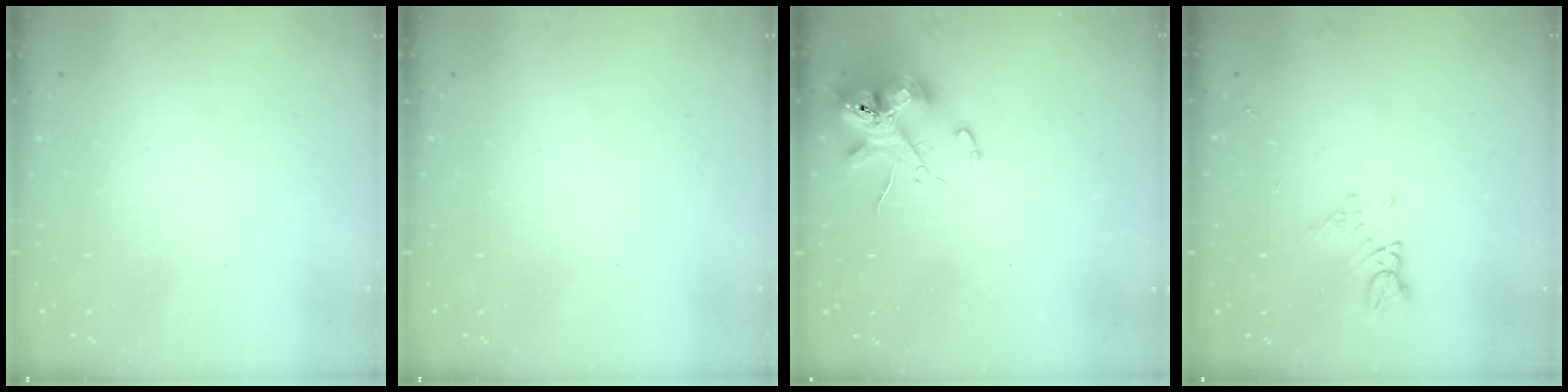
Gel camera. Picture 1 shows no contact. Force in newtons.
{"total": 0.0}
{"total": 12.1, "press": 12.0, "slide": 1.6}
{"total": 4.7, "press": 4.6, "slide": 0.7}